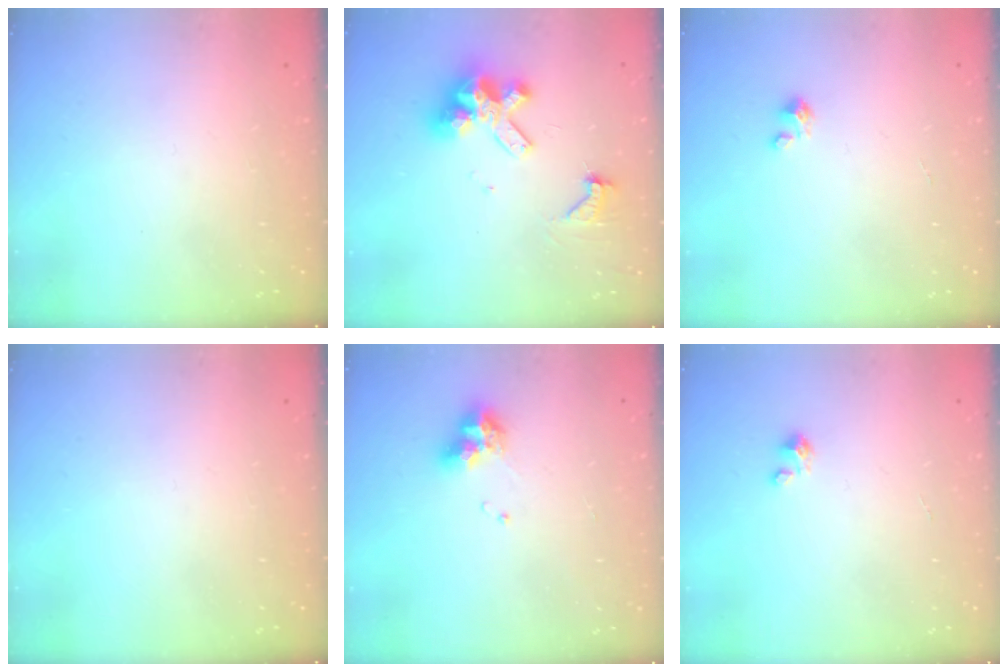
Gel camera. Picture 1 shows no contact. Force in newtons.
{"total": 11.3, "press": 11.2, "slide": 1.2}
{"total": 1.8, "press": 1.8, "slide": 0.2}
{"total": 0.0}
{"total": 8.2, "press": 8.1, "slide": 1.1}
{"total": 1.8, "press": 1.8, "slide": 0.2}